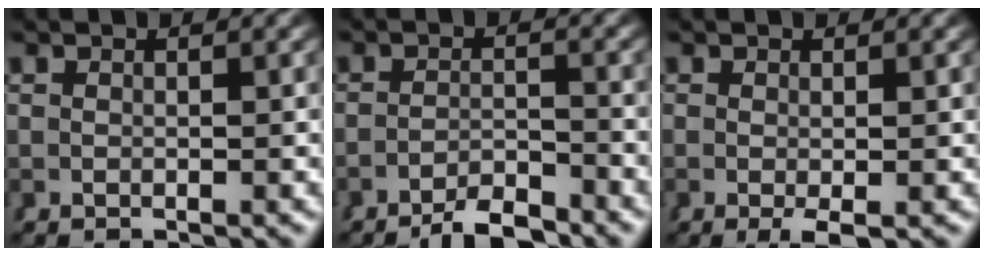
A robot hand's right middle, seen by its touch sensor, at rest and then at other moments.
{"total": 3.5, "force": [-3.3, 0.4, 1.2], "torque": [-0.008, 0.000, -0.057]}
{"total": 1.9, "force": [-0.7, 0.7, 1.6], "torque": [-0.031, -0.004, -0.007]}